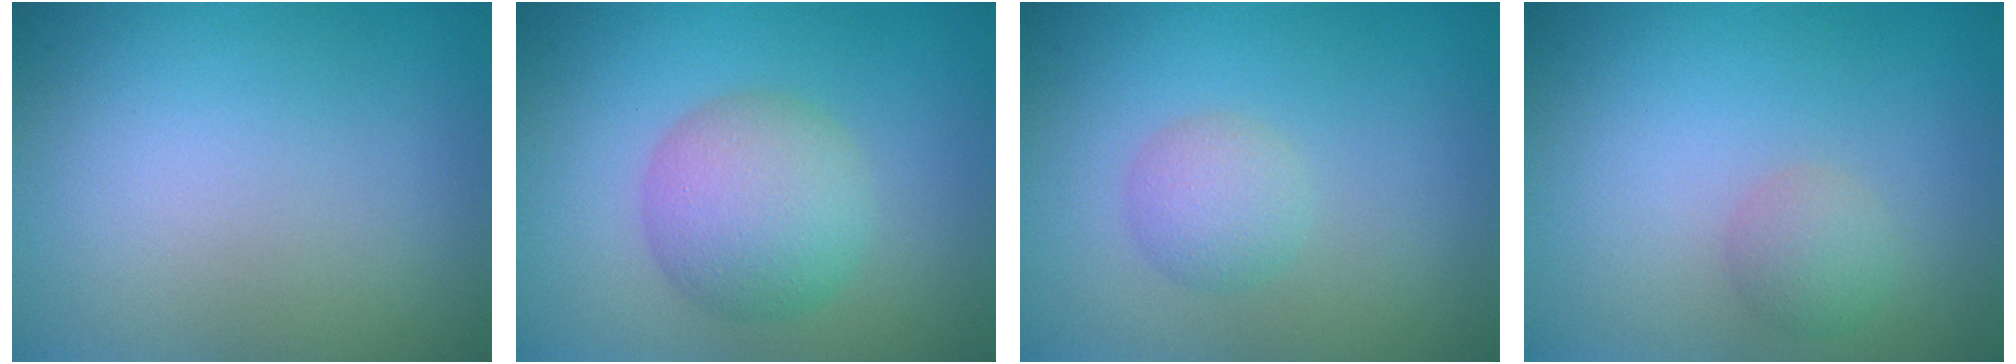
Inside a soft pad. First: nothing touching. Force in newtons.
{"total": 5.4, "press": 5.4, "slide": 0.1}
{"total": 2.2, "press": 2.2, "slide": 0.2}
{"total": 1.8, "press": 1.8, "slide": 0.1}